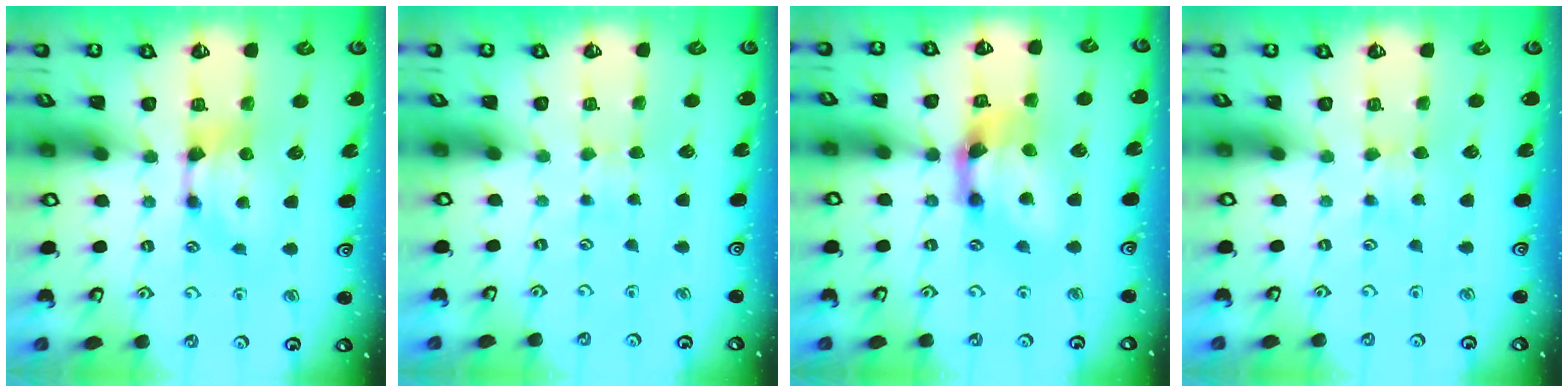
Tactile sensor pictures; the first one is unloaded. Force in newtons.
{"total": 4.6, "press": 4.5, "slide": 0.2}
{"total": 4.3, "press": 3.8, "slide": 1.9}
{"total": 3.0, "press": 2.9, "slide": 0.4}